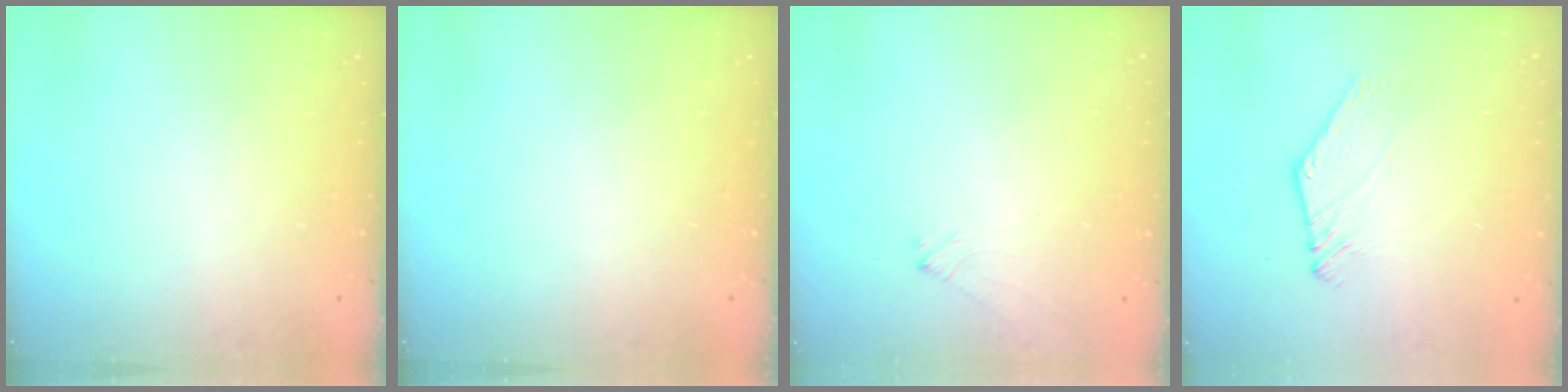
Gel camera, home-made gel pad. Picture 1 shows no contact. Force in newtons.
{"total": 0.0}
{"total": 0.7, "press": 0.6, "slide": 0.3}
{"total": 1.0, "press": 1.0, "slide": 0.0}